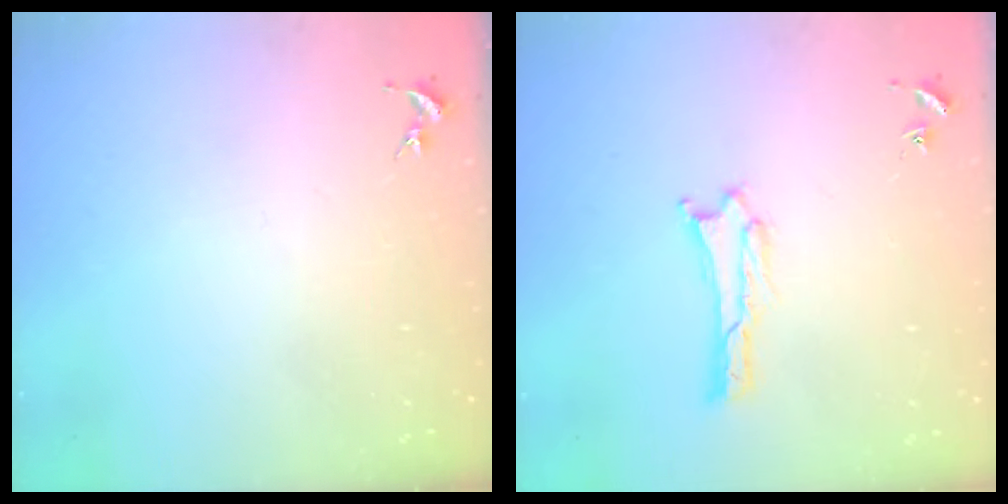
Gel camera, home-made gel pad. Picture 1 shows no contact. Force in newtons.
{"total": 1.7, "press": 1.7, "slide": 0.1}